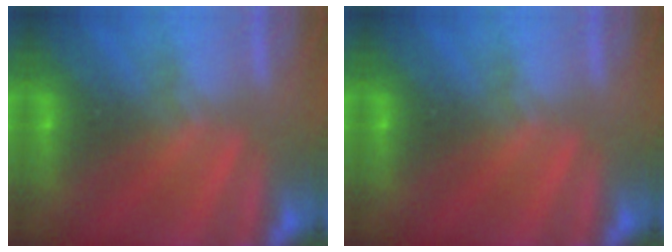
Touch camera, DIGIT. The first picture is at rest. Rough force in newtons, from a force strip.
{"total": 0.0}